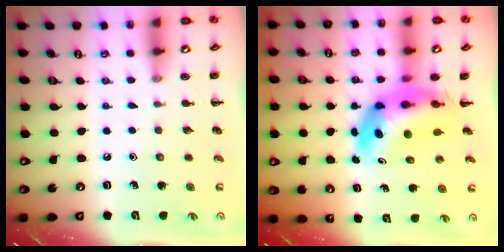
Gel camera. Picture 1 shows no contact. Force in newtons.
{"total": 7.5, "press": 7.1, "slide": 2.2}